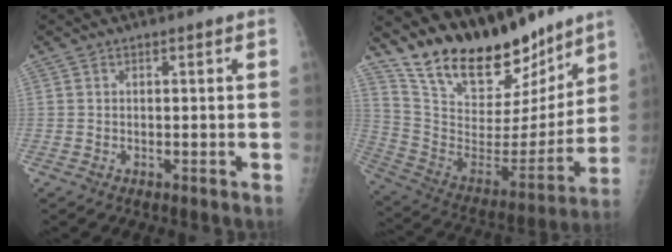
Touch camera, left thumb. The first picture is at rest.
{"total": 23.3, "force": [19.0, 9.0, 10.0], "torque": [-0.132, -0.103, 0.317]}